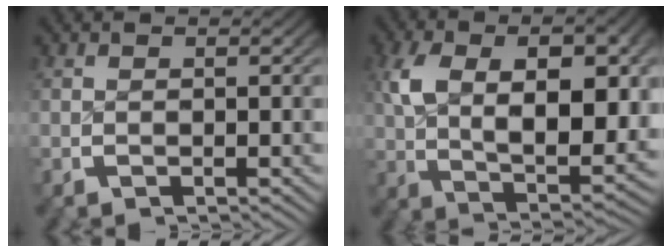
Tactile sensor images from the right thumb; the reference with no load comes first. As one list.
[{"total": 11.0, "force": [0.8, 6.1, 9.2], "torque": [-0.178, -0.030, 0.030]}]